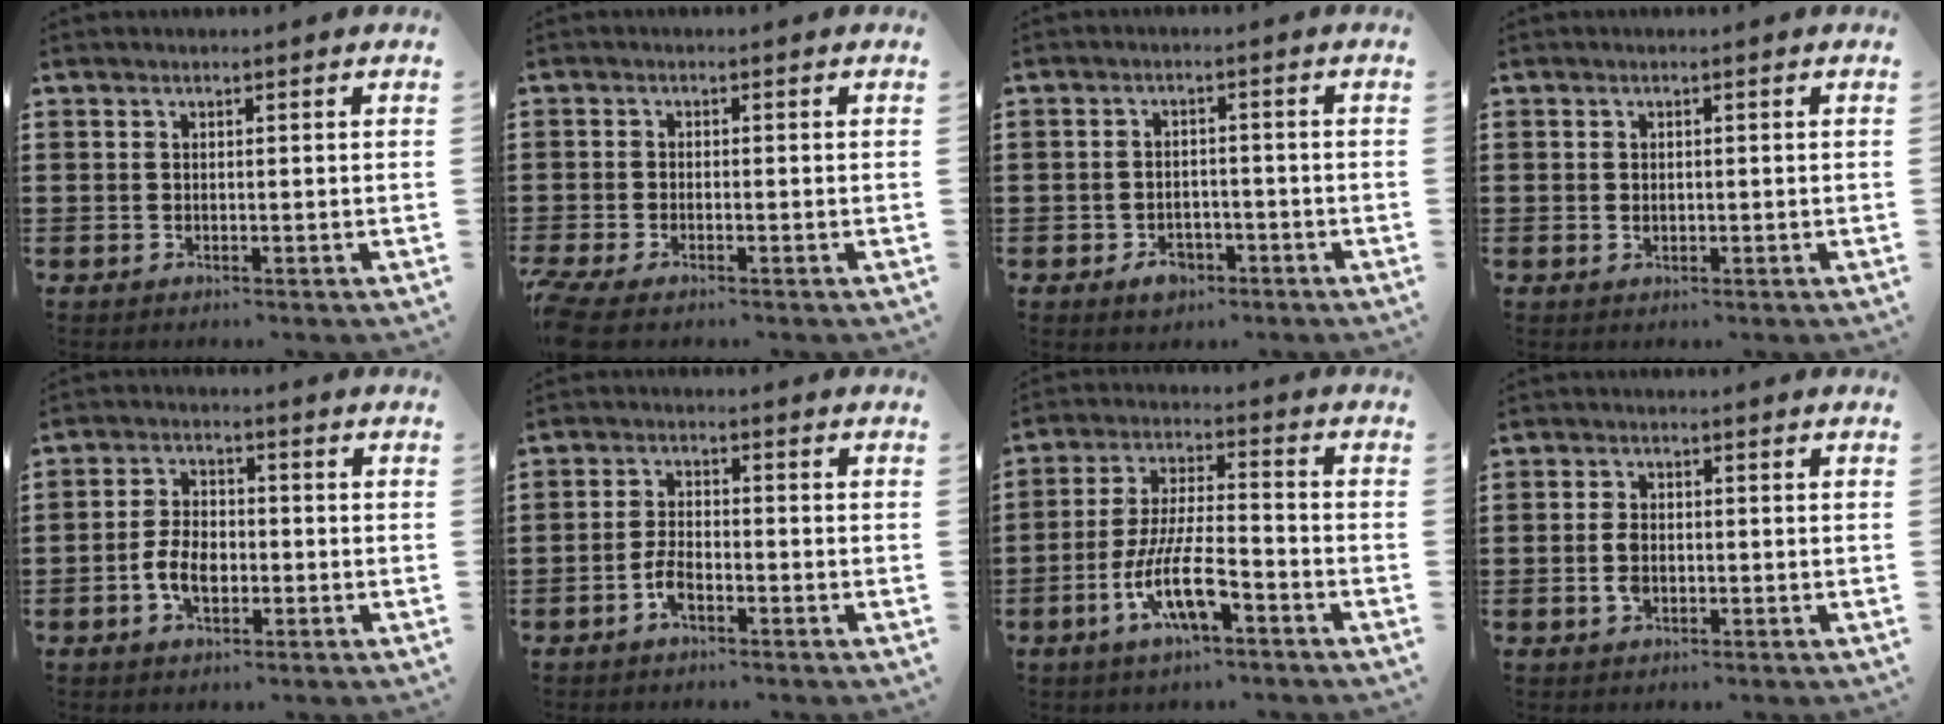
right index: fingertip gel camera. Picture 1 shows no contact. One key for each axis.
{"total": 1.9, "fx": -1.8, "fy": 0.2, "fz": 0.8, "tx": -0.031, "ty": -0.006, "tz": -0.040}
{"total": 3.1, "fx": -2.0, "fy": 2.0, "fz": 1.4, "tx": -0.019, "ty": -0.001, "tz": -0.040}
{"total": 0.7, "fx": 0.1, "fy": 0.6, "fz": 0.3, "tx": -0.007, "ty": 0.004, "tz": 0.002}
{"total": 5.2, "fx": -1.6, "fy": 3.1, "fz": 3.9, "tx": -0.091, "ty": 0.002, "tz": -0.033}
{"total": 3.7, "fx": -1.9, "fy": 1.6, "fz": 2.8, "tx": -0.071, "ty": -0.003, "tz": -0.041}
{"total": 10.6, "fx": -5.0, "fy": 3.3, "fz": 8.8, "tx": -0.189, "ty": -0.003, "tz": -0.094}
{"total": 2.7, "fx": -0.4, "fy": 1.6, "fz": 2.1, "tx": -0.056, "ty": -0.004, "tz": -0.012}